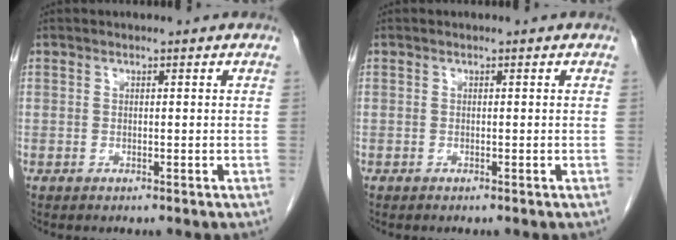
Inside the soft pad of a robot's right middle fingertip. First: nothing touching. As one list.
[{"total": 0.0}]